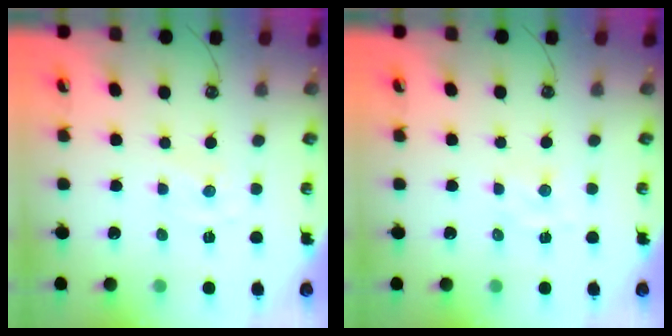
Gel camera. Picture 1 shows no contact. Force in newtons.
{"total": 1.9, "press": 1.9, "slide": 0.3}